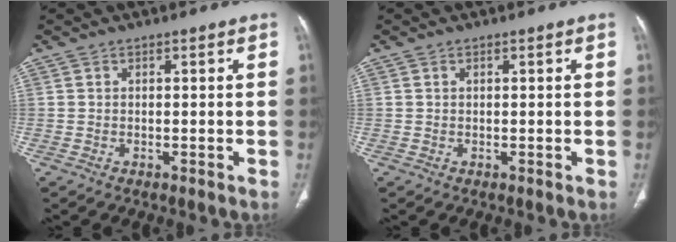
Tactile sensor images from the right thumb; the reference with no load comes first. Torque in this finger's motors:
{"motor_torque": [-0.65, -0.03, -0.47, 0.11, 0.04]}